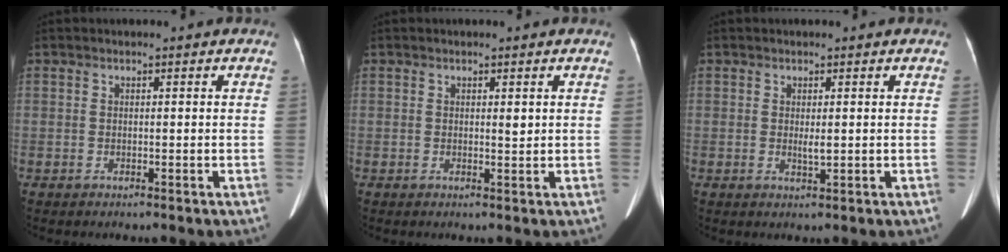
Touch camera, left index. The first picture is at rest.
{"total": 0.9, "force": [0.4, 0.3, 0.8], "torque": [-0.012, -0.003, 0.007]}
{"total": 1.3, "force": [0.2, 0.3, 1.2], "torque": [-0.026, -0.004, 0.006]}